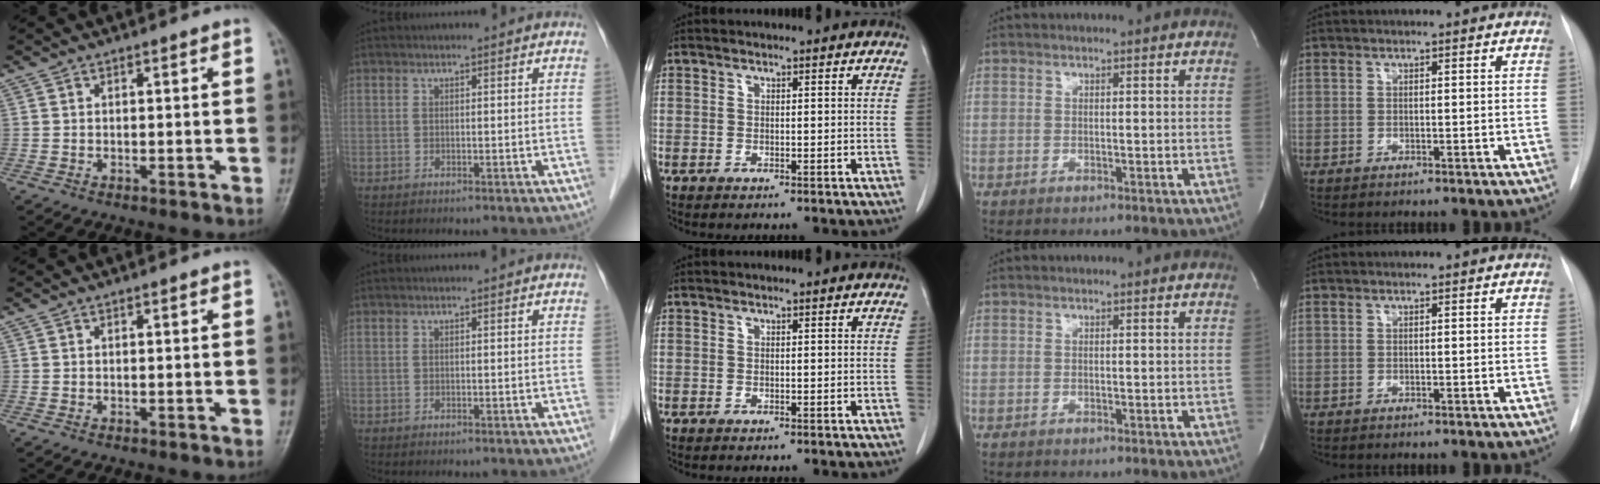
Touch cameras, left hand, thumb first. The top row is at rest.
{}